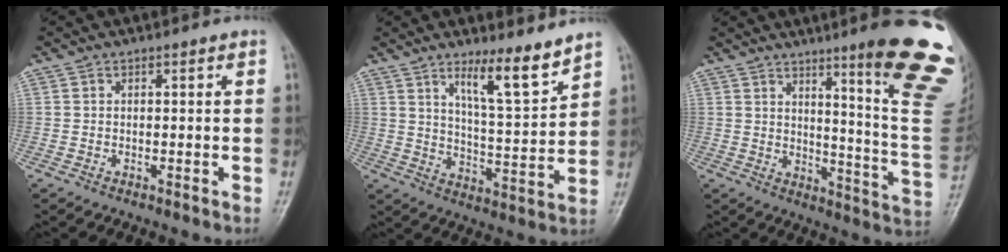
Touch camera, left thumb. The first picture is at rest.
{"total": 10.0, "force": [7.2, 1.4, 6.7], "torque": [-0.102, -0.065, 0.127]}
{"total": 22.0, "force": [12.2, 2.1, 18.2], "torque": [-0.196, -0.074, 0.163]}